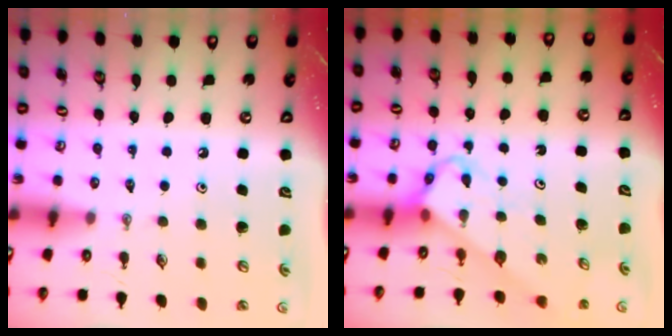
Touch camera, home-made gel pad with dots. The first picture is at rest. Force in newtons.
{"total": 3.8, "press": 3.8, "slide": 0.1}